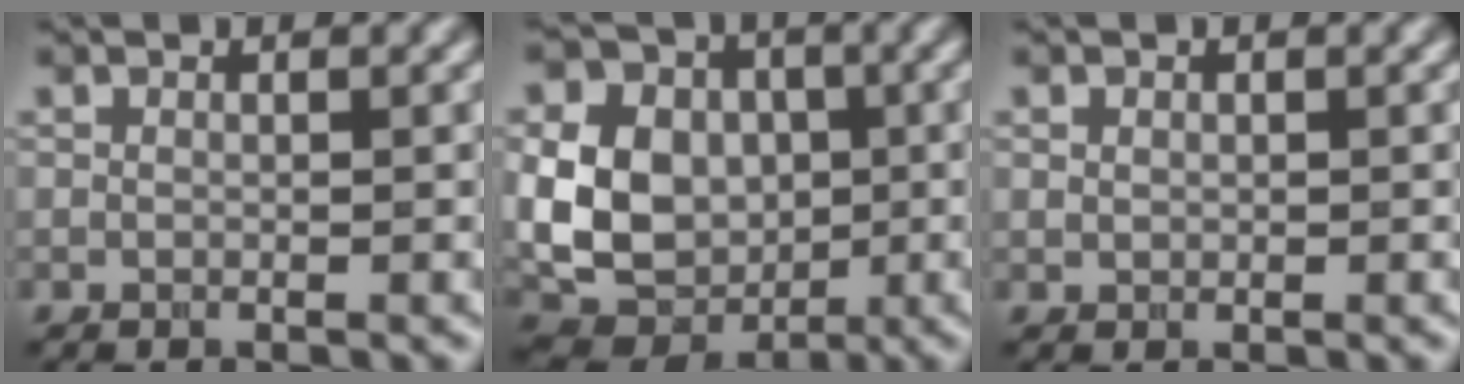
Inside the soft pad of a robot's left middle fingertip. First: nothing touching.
{"total": 8.9, "force": [0.1, 7.0, 5.4], "torque": [-0.099, -0.008, -0.004]}
{"total": 0.6, "force": [0.2, 0.5, 0.2], "torque": [-0.002, -0.002, 0.005]}